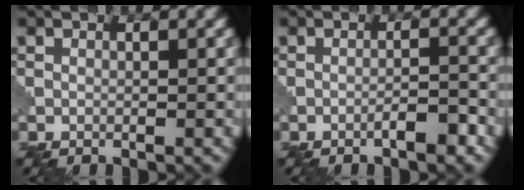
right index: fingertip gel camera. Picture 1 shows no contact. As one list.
[{"total": 2.0, "force": [-1.3, 0.2, 1.5], "torque": [-0.021, 0.008, -0.024]}]